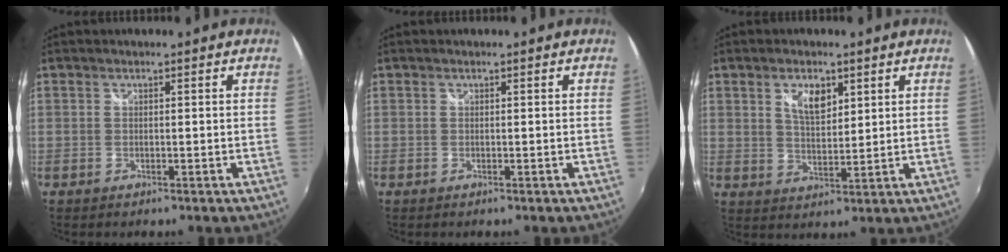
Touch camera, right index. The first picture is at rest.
{"total": 0.0}
{"total": 5.7, "force": [2.7, 2.8, 4.1], "torque": [-0.071, 0.003, 0.050]}